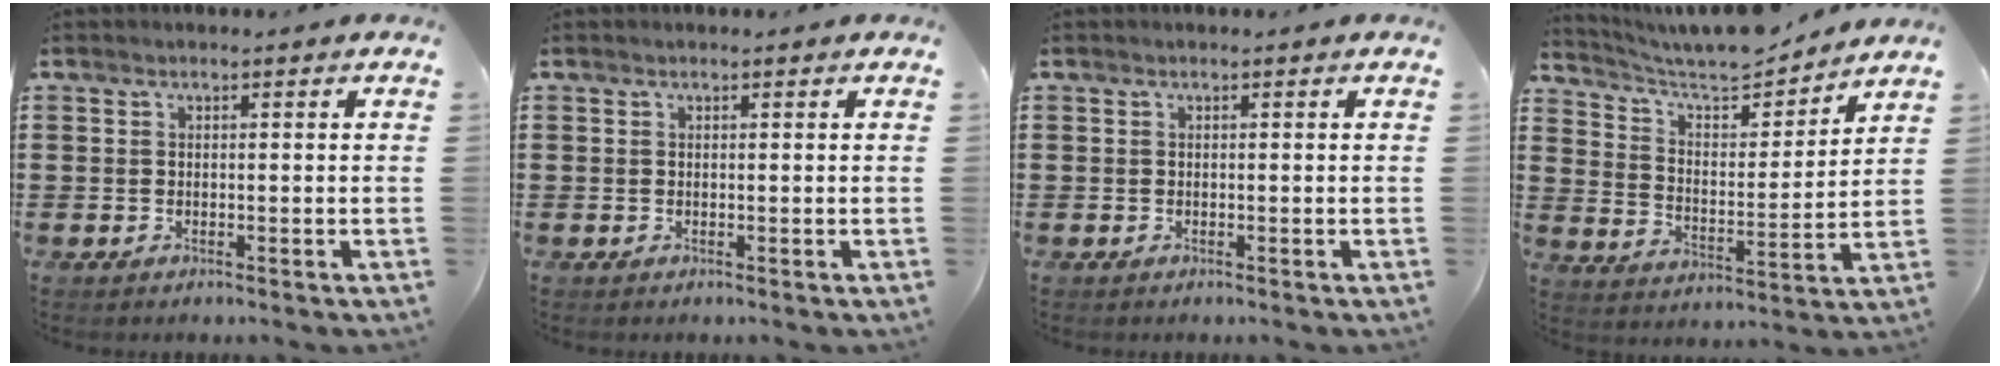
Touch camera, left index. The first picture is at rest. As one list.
[{"total": 0.0}, {"total": 0.0}, {"total": 7.1, "force": [6.8, 1.1, 2.0], "torque": [-0.063, -0.052, 0.113]}]